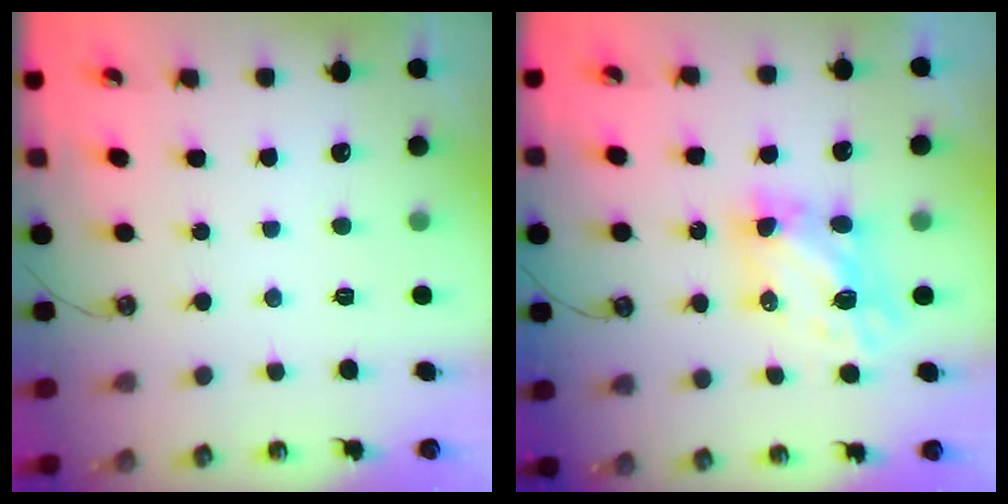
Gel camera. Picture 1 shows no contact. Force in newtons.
{"total": 6.9, "press": 6.8, "slide": 0.6}